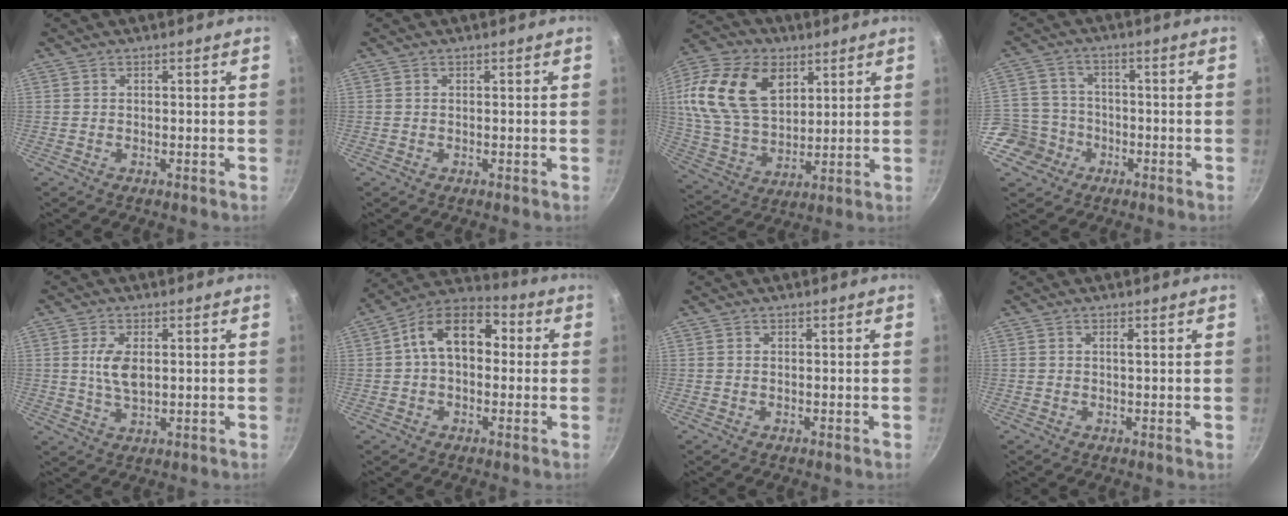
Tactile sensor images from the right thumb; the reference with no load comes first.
{"total": 0.0}
{"total": 22.2, "force": [7.9, 14.6, 14.8], "torque": [-0.276, -0.008, 0.146]}
{"total": 7.9, "force": [-3.5, 7.0, 1.2], "torque": [0.005, 0.039, -0.071]}
{"total": 5.8, "force": [0.9, 3.1, 4.8], "torque": [-0.091, -0.005, 0.018]}
{"total": 13.2, "force": [1.6, 8.8, 9.7], "torque": [-0.117, 0.035, 0.003]}
{"total": 0.0}
{"total": 0.8, "force": [0.3, 0.0, 0.8], "torque": [-0.013, -0.001, 0.003]}